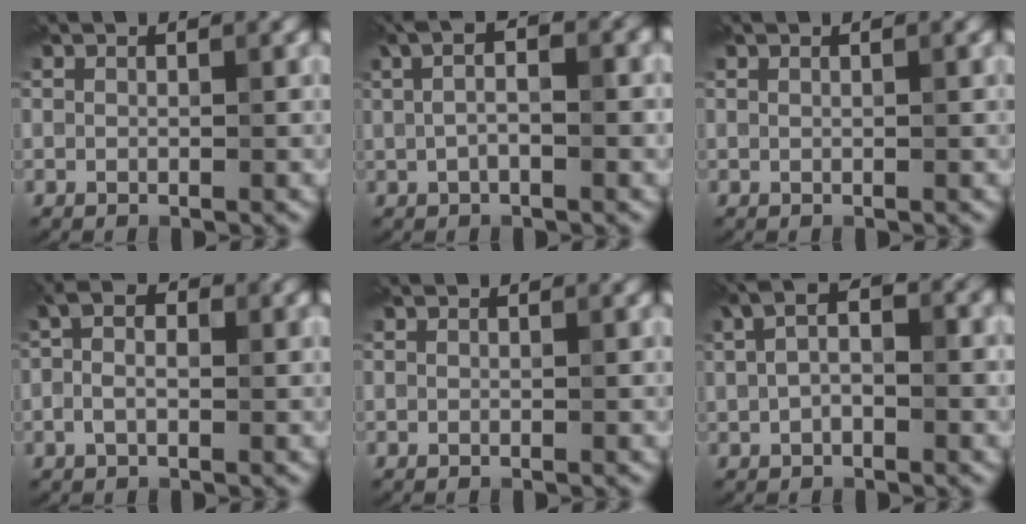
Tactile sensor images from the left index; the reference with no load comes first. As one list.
[{"total": 5.2, "force": [1.1, 2.3, 4.5], "torque": [-0.062, 0.010, -0.001]}, {"total": 0.0}, {"total": 3.2, "force": [-0.4, 1.7, 2.7], "torque": [-0.054, 0.004, -0.015]}, {"total": 0.0}, {"total": 5.4, "force": [0.8, 3.1, 4.4], "torque": [-0.076, 0.023, -0.001]}]